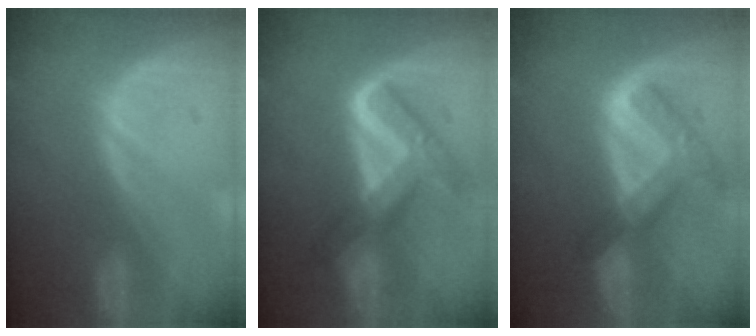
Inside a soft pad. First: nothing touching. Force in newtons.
{"total": 7.7, "press": 7.7, "slide": 0.5}
{"total": 7.7, "press": 6.5, "slide": 4.0}